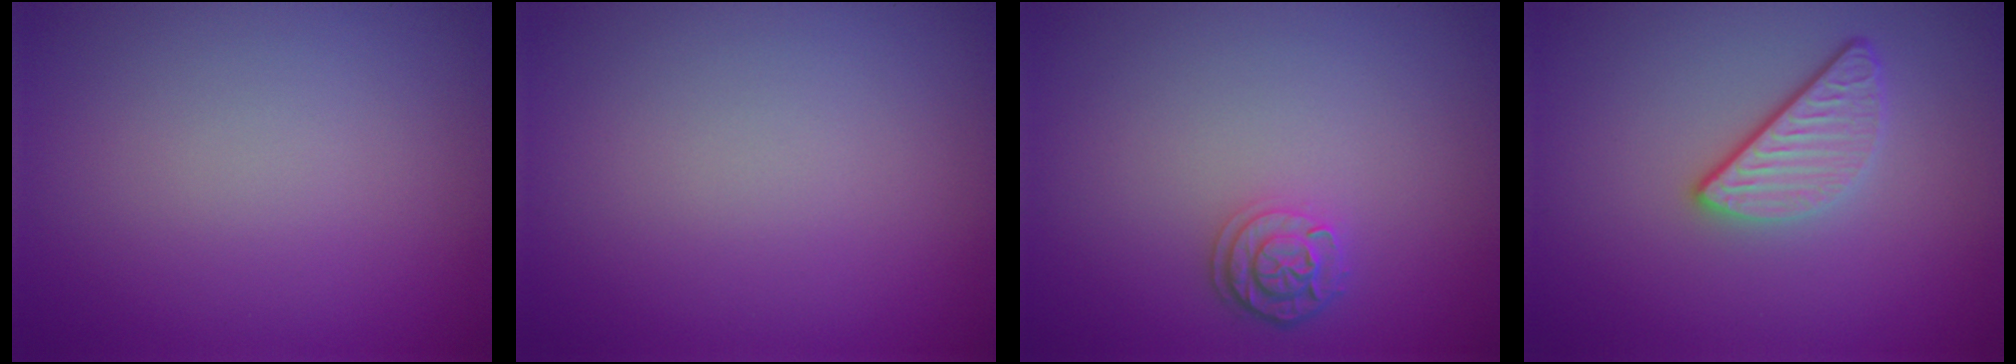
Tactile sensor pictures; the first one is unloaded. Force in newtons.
{"total": 0.0}
{"total": 2.1, "press": 1.9, "slide": 0.9}
{"total": 3.2, "press": 2.5, "slide": 2.0}